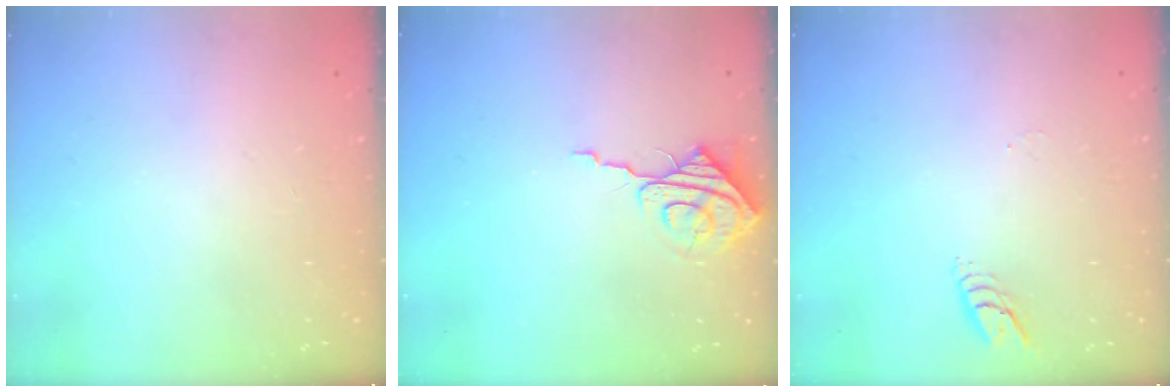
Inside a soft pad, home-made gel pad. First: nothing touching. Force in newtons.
{"total": 8.9, "press": 8.9, "slide": 0.4}
{"total": 3.9, "press": 3.9, "slide": 0.3}